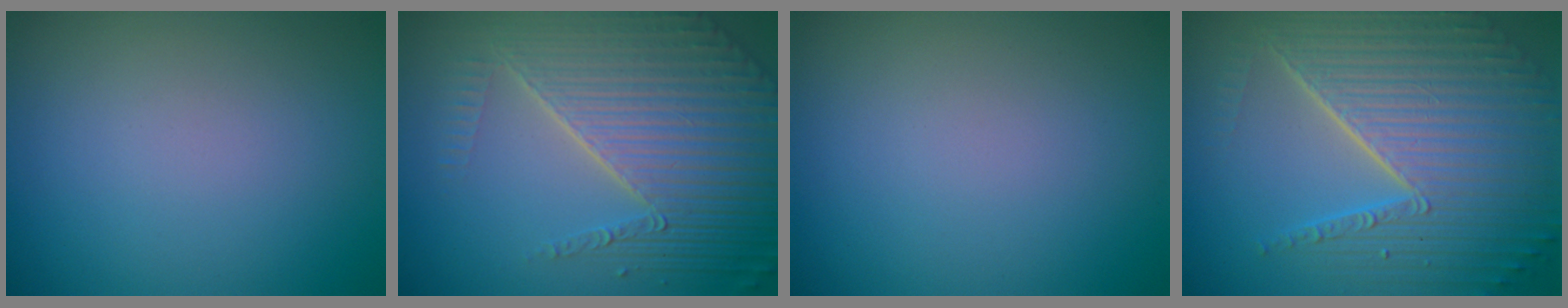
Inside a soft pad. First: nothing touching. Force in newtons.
{"total": 8.8, "press": 5.7, "slide": 6.7}
{"total": 0.0}
{"total": 9.5, "press": 6.0, "slide": 7.4}